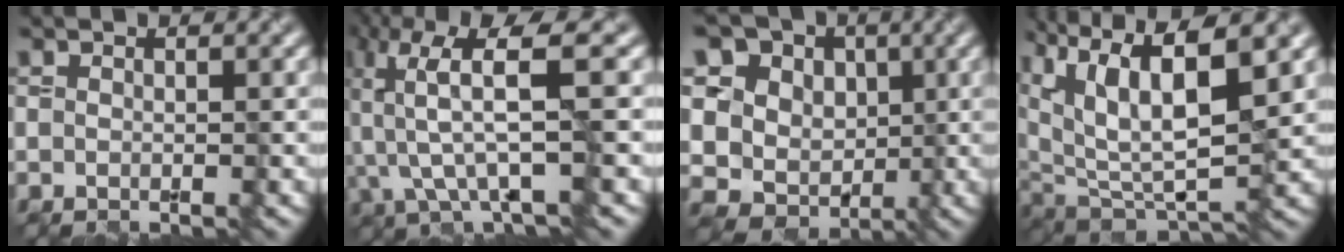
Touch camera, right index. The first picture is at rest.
{"total": 6.4, "force": [0.0, 1.4, 6.3], "torque": [-0.145, 0.007, 0.003]}
{"total": 12.9, "force": [3.7, 11.0, 5.6], "torque": [-0.120, 0.020, 0.057]}
{"total": 11.7, "force": [4.6, 5.7, 9.1], "torque": [-0.174, 0.010, 0.097]}